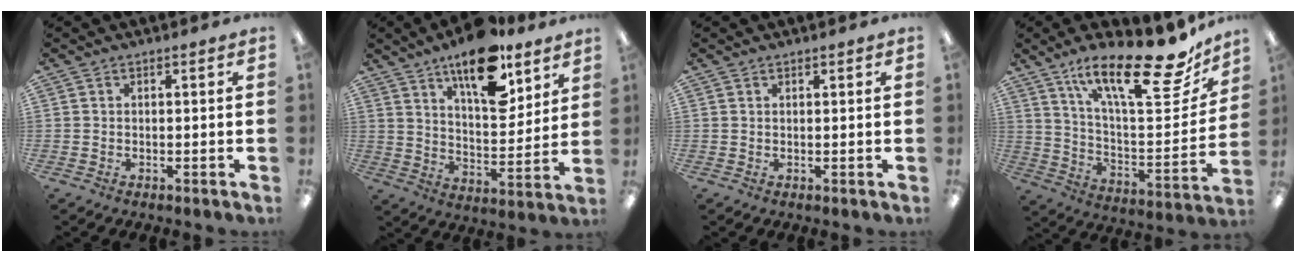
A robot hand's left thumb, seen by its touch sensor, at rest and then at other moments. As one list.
[{"total": 17.3, "force": [11.7, 7.4, 10.4], "torque": [-0.148, -0.069, 0.197]}, {"total": 0.6, "force": [0.6, 0.2, 0.2], "torque": [0.004, -0.003, 0.009]}, {"total": 24.6, "force": [16.9, 7.1, 16.5], "torque": [-0.251, -0.113, 0.277]}]